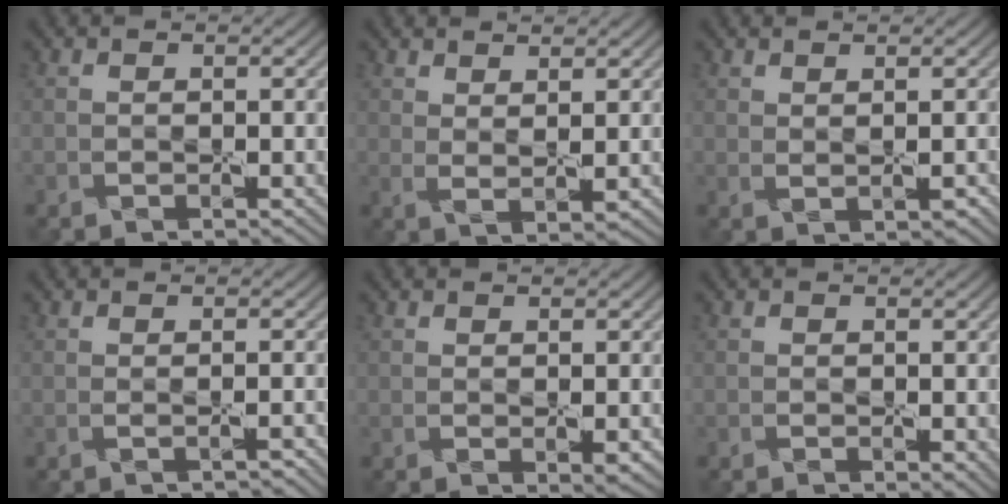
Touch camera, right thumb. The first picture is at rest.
{"total": 2.8, "force": [2.0, 0.6, 1.9], "torque": [-0.040, -0.006, 0.044]}
{"total": 1.3, "force": [0.9, 0.3, 0.9], "torque": [-0.021, -0.003, 0.021]}
{"total": 0.8, "force": [0.0, 0.1, 0.8], "torque": [-0.016, 0.004, -0.002]}
{"total": 1.4, "force": [0.5, 0.3, 1.2], "torque": [-0.025, -0.006, 0.014]}
{"total": 1.0, "force": [0.2, 0.5, 0.9], "torque": [-0.011, -0.005, 0.008]}